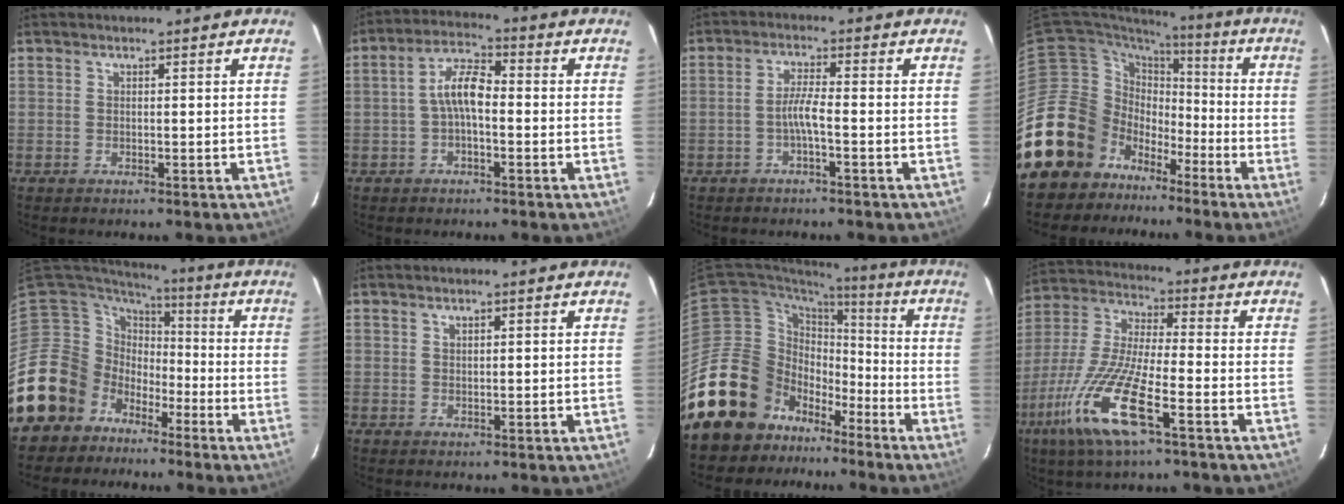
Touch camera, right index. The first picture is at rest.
{"total": 5.9, "force": [-1.0, 2.3, 5.3], "torque": [-0.109, 0.020, -0.021]}
{"total": 3.3, "force": [-1.4, 0.0, 2.9], "torque": [-0.062, 0.005, -0.028]}
{"total": 18.1, "force": [-9.7, 14.7, 4.2], "torque": [-0.122, 0.051, -0.163]}
{"total": 13.7, "force": [-7.2, 11.5, 1.7], "torque": [-0.068, 0.033, -0.131]}
{"total": 0.9, "force": [0.5, 0.4, 0.7], "torque": [-0.011, 0.004, 0.009]}
{"total": 19.7, "force": [-12.0, 14.7, 5.2], "torque": [-0.139, 0.053, -0.194]}
{"total": 16.7, "force": [-8.3, 3.2, 14.2], "torque": [-0.312, -0.025, -0.170]}